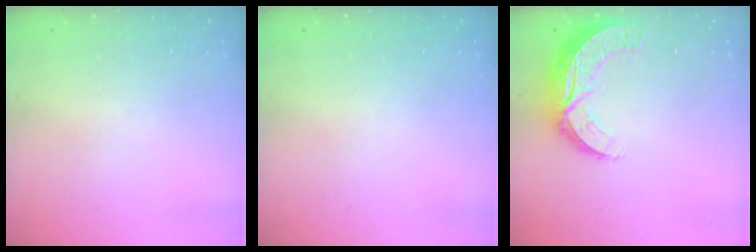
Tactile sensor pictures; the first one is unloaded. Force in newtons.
{"total": 0.0}
{"total": 10.7, "press": 10.7, "slide": 0.7}